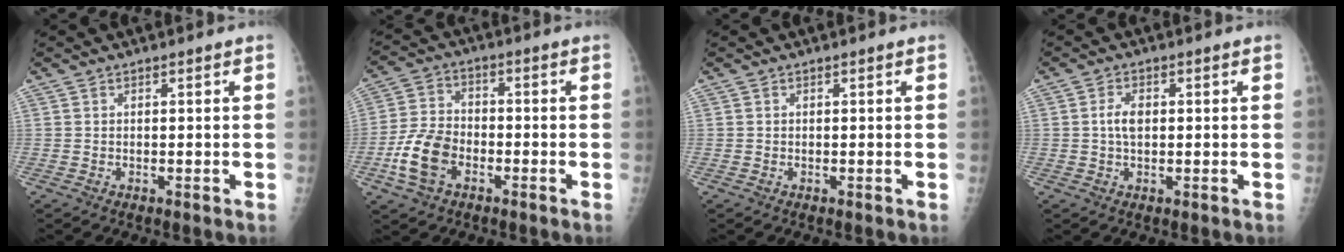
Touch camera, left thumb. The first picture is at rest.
{"total": 9.7, "force": [-3.9, 6.4, 6.2], "torque": [-0.119, 0.020, -0.078]}
{"total": 0.0}
{"total": 3.2, "force": [0.2, 1.8, 2.6], "torque": [-0.049, 0.004, 0.002]}